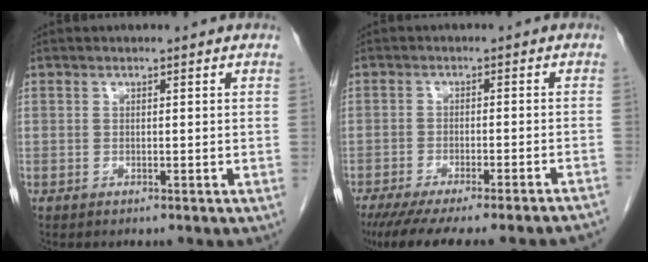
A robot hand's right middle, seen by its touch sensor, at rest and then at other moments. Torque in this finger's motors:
{"motor_torque": [1.08, -1.06, 0.25, 0.12]}